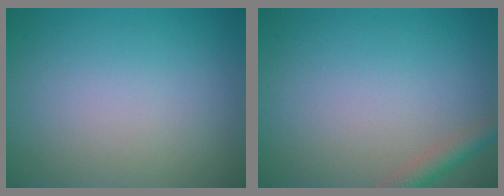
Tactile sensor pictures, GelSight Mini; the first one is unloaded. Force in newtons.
{"total": 2.0, "press": 2.0, "slide": 0.1}